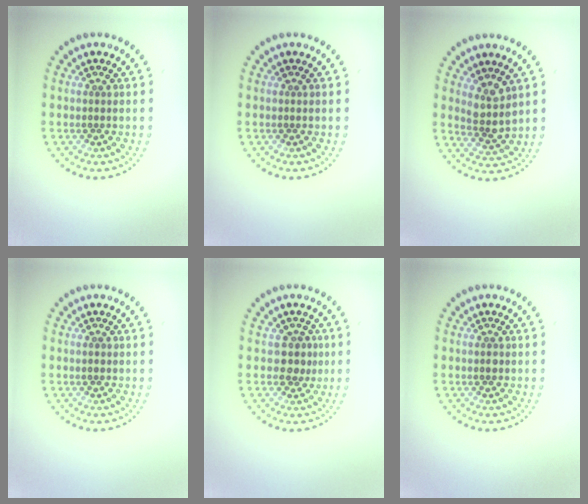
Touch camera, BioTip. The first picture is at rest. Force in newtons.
{"total": 0.0}
{"total": 3.0, "press": 2.5, "slide": 1.7}
{"total": 0.5, "press": 0.5, "slide": 0.2}
{"total": 1.7, "press": 1.5, "slide": 0.9}
{"total": 0.5, "press": 0.5, "slide": 0.1}